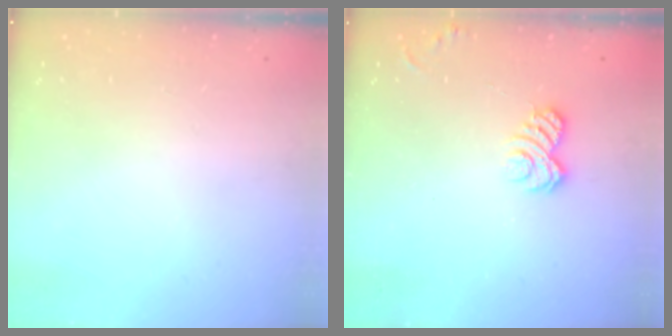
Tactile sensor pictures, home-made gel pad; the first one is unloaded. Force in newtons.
{"total": 4.7, "press": 4.5, "slide": 1.3}